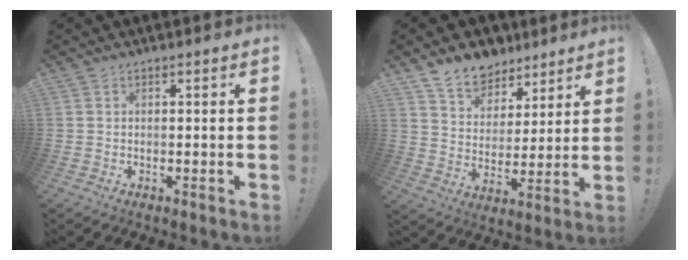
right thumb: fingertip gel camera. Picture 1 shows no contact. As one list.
[{"total": 11.4, "force": [9.0, 6.4, 2.5], "torque": [-0.047, -0.069, 0.174]}]